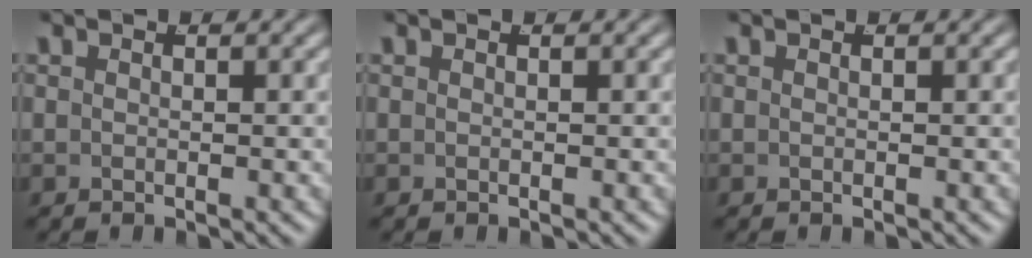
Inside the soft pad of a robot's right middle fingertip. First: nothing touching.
{"total": 0.0}
{"total": 0.0}